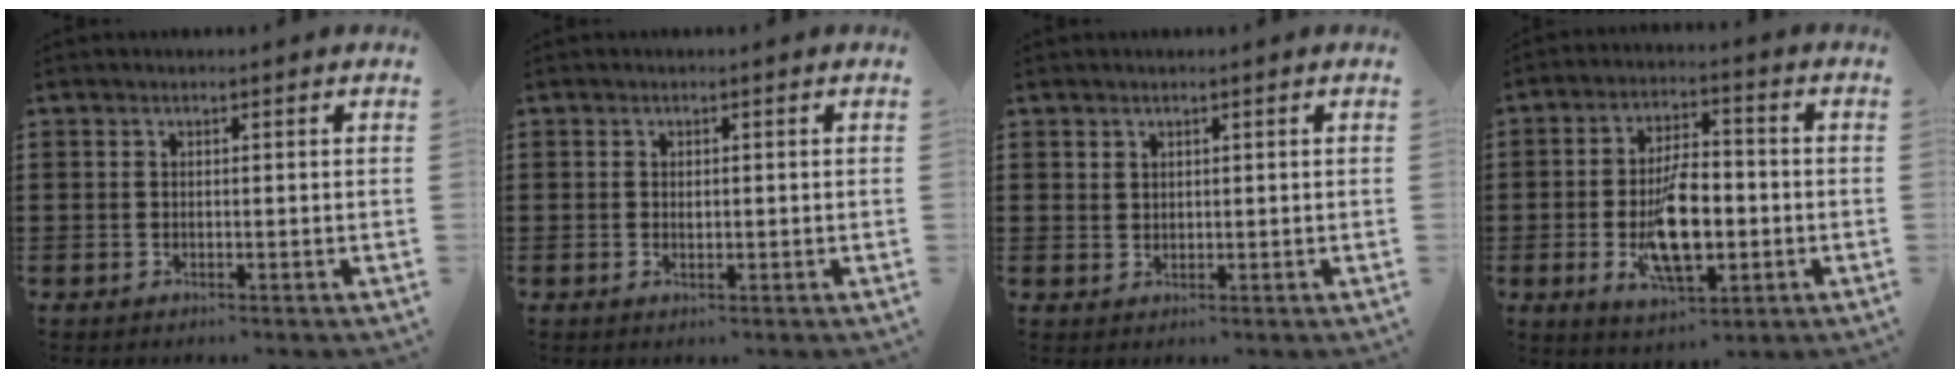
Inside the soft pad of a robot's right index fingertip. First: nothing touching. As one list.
[{"total": 0.8, "force": [0.1, 0.3, 0.8], "torque": [-0.017, -0.001, 0.002]}, {"total": 1.4, "force": [1.1, 0.8, 0.1], "torque": [-0.003, 0.001, 0.023]}, {"total": 11.0, "force": [-2.3, 4.8, 9.6], "torque": [-0.184, -0.010, -0.038]}]